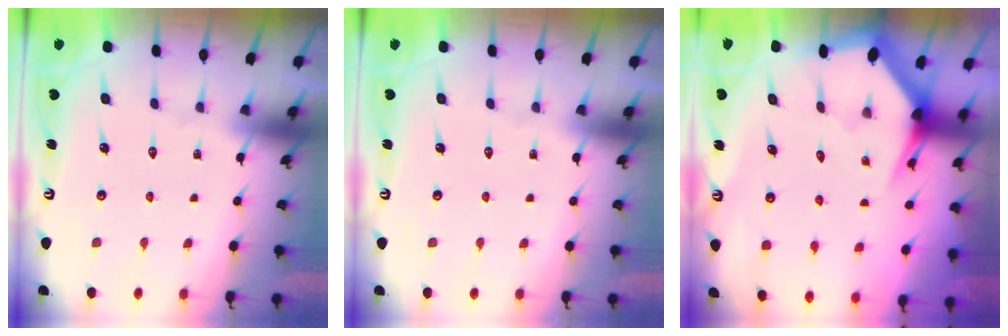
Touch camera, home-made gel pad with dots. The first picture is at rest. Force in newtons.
{"total": 0.0}
{"total": 3.8, "press": 3.8, "slide": 0.1}